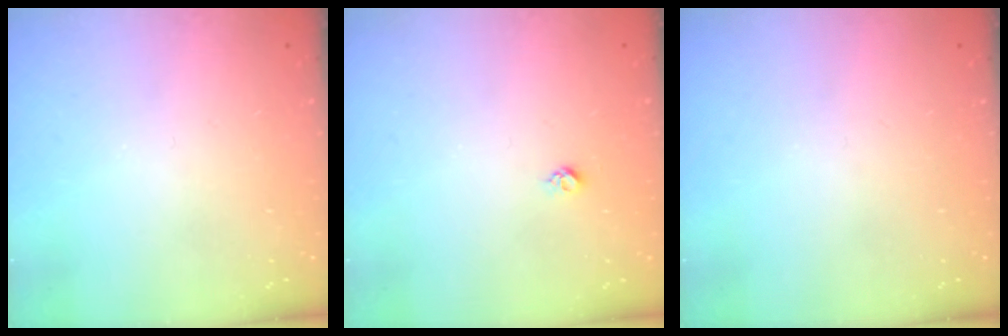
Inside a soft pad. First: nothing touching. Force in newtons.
{"total": 3.3, "press": 3.3, "slide": 0.5}
{"total": 0.0}